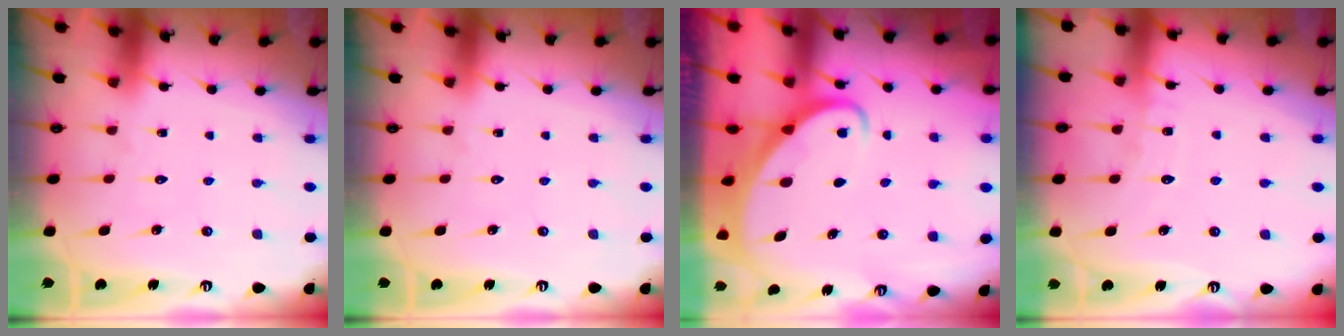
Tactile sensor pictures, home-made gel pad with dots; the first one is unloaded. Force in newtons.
{"total": 0.0}
{"total": 2.8, "press": 2.8, "slide": 0.3}
{"total": 4.7, "press": 4.6, "slide": 0.4}